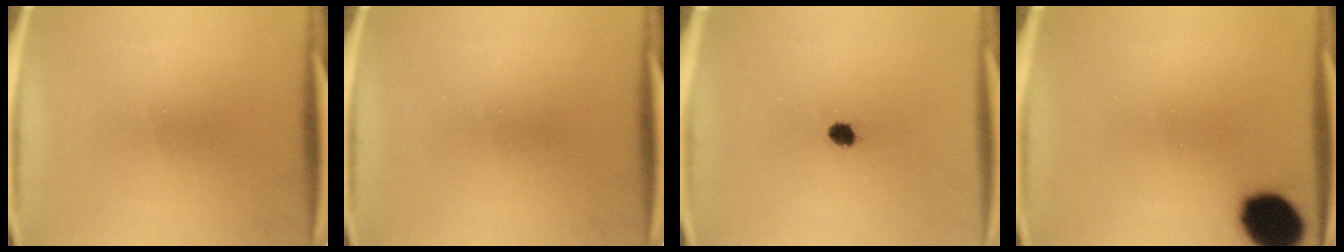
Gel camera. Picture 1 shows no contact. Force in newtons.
{"total": 0.0}
{"total": 2.4}
{"total": 13.4}